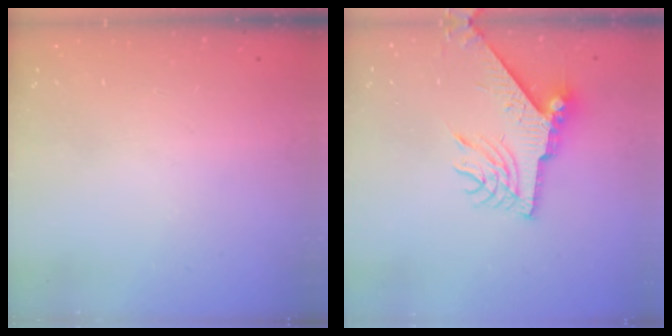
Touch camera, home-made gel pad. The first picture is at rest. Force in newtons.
{"total": 9.9, "press": 9.9, "slide": 0.8}